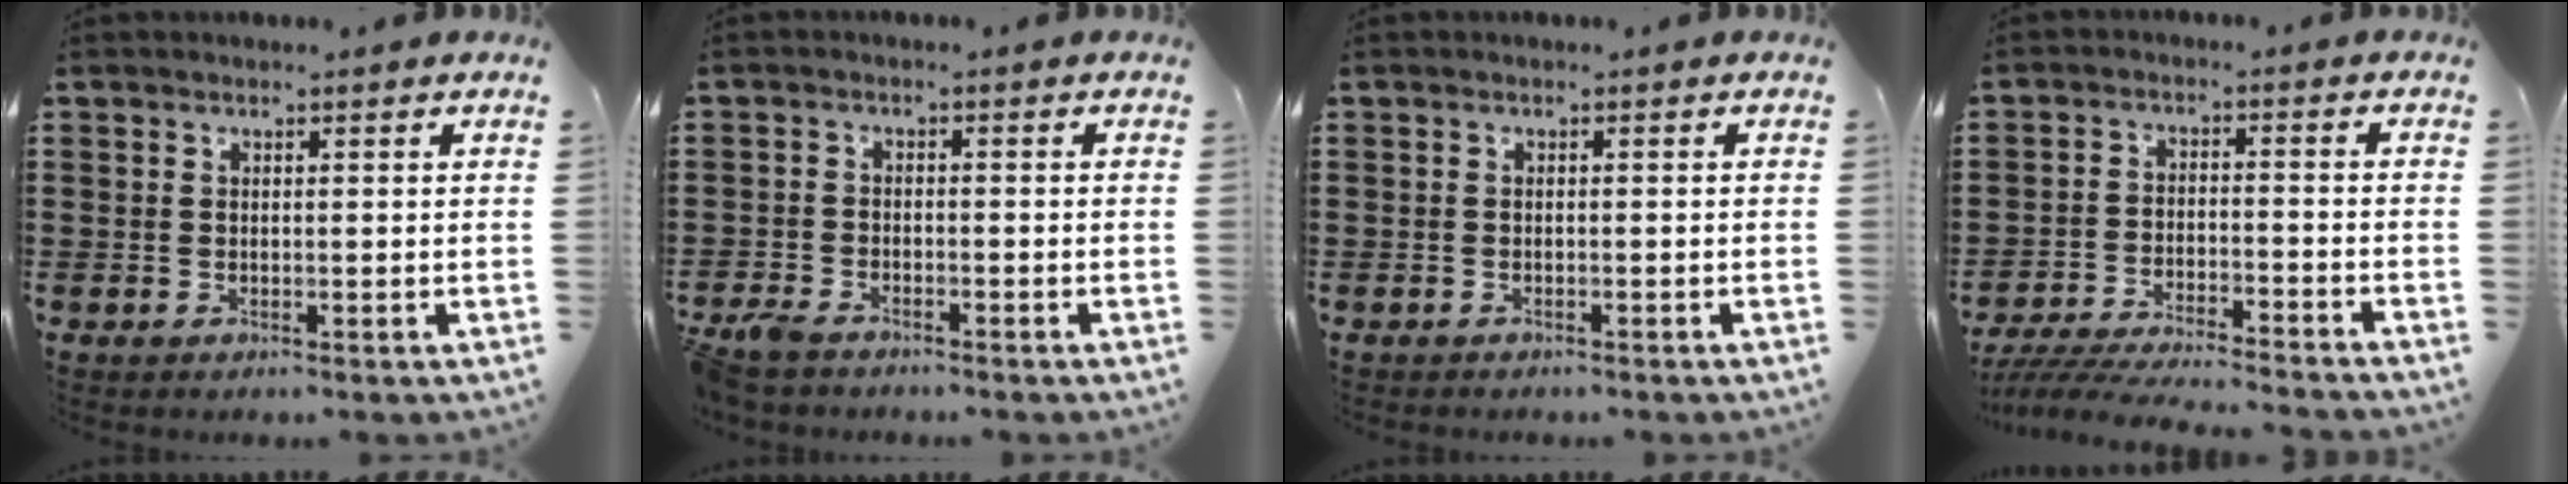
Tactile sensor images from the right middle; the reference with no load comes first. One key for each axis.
{"total": 2.7, "fx": -2.5, "fy": 0.7, "fz": 0.8, "tx": -0.038, "ty": -0.004, "tz": -0.058}
{"total": 0.6, "fx": -0.6, "fy": 0.0, "fz": 0.0, "tx": -0.002, "ty": -0.001, "tz": -0.012}
{"total": 5.6, "fx": -5.4, "fy": 0.1, "fz": 1.3, "tx": -0.032, "ty": -0.007, "tz": -0.109}